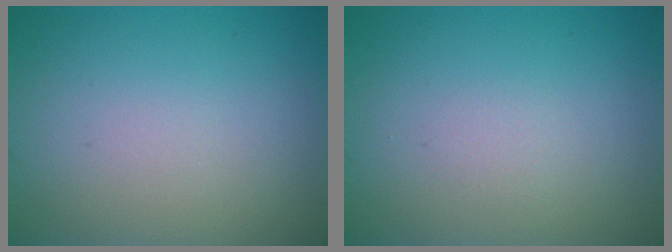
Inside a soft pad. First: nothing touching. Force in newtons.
{"total": 0.6, "press": 0.6, "slide": 0.0}